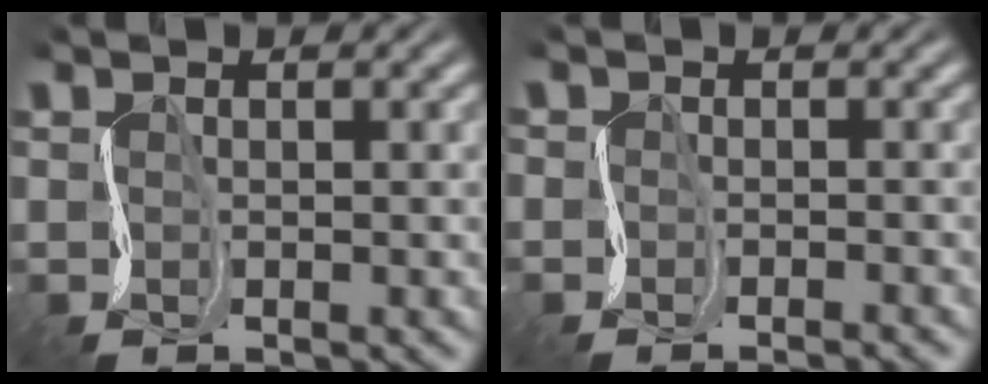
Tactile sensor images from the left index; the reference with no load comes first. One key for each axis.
{"total": 1.5, "fx": -1.4, "fy": 0.6, "fz": -0.3, "tx": 0.022, "ty": -0.005, "tz": -0.029}